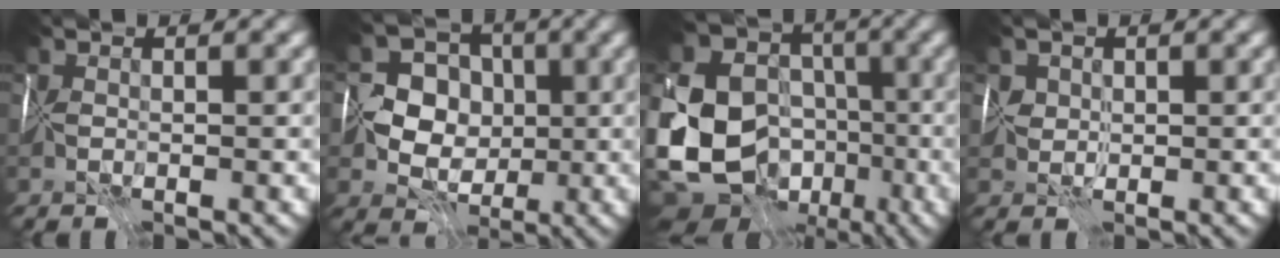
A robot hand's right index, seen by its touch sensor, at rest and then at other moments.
{"total": 5.9, "force": [-0.1, 5.3, 2.6], "torque": [-0.025, 0.003, -0.013]}
{"total": 16.8, "force": [-3.3, 14.3, 8.2], "torque": [-0.201, -0.020, -0.065]}
{"total": 1.3, "force": [0.6, 1.1, -0.3], "torque": [0.016, 0.008, 0.011]}